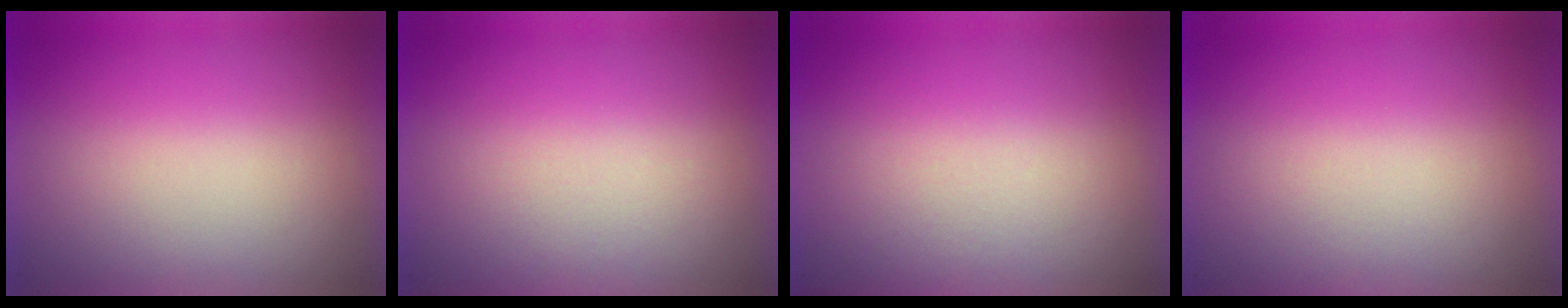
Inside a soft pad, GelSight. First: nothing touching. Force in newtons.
{"total": 2.7}
{"total": 2.7}
{"total": 2.0}